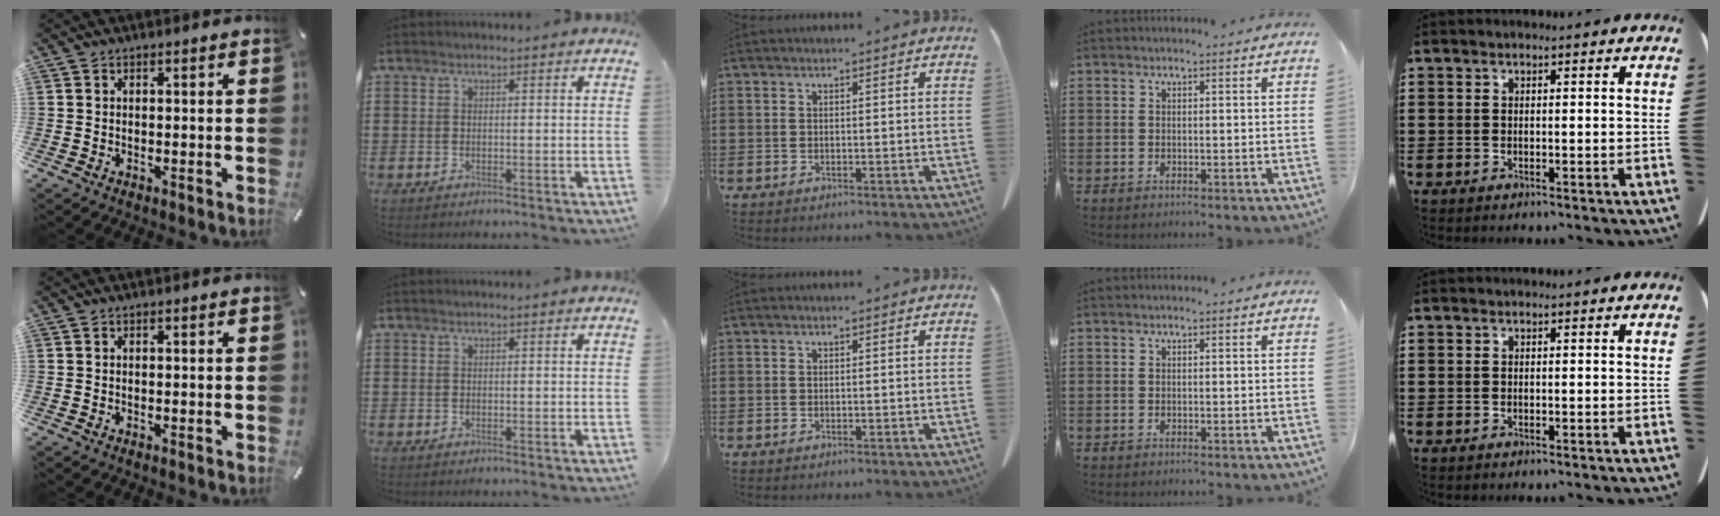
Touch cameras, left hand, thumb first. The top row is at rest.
{}